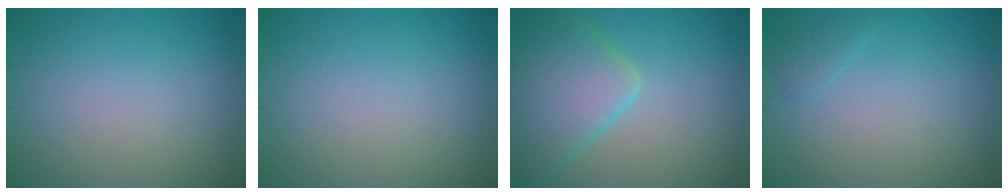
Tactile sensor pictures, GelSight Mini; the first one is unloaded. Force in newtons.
{"total": 0.0}
{"total": 6.9, "press": 6.9, "slide": 0.5}
{"total": 0.9, "press": 0.9, "slide": 0.1}